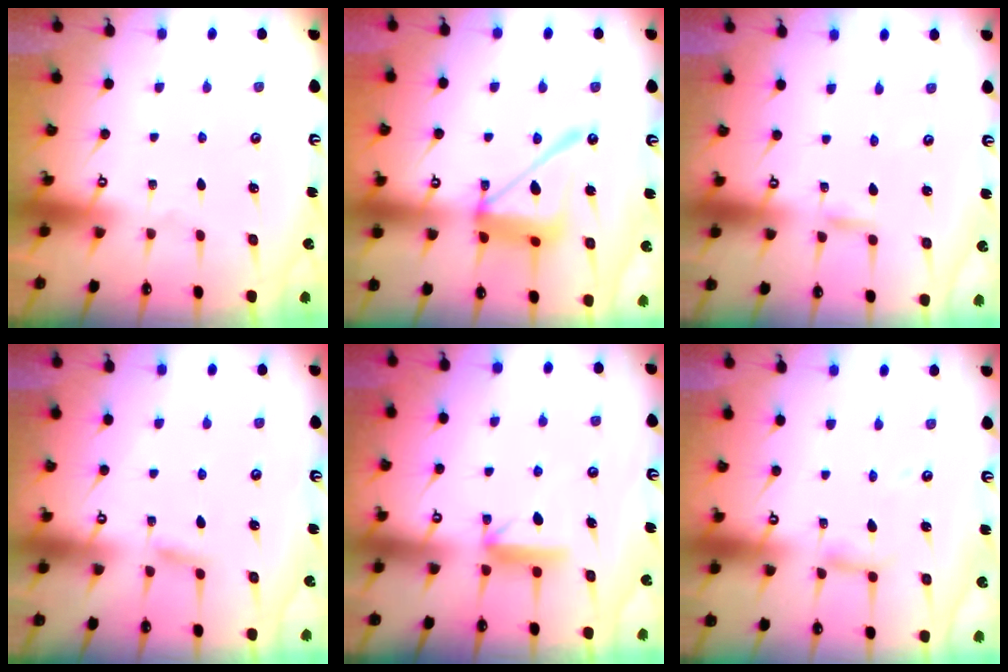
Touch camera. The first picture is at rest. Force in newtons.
{"total": 15.2, "press": 15.2, "slide": 1.4}
{"total": 1.6, "press": 1.6, "slide": 0.1}
{"total": 4.4, "press": 4.3, "slide": 0.6}
{"total": 7.2, "press": 7.2, "slide": 0.8}
{"total": 6.5, "press": 6.5, "slide": 0.6}